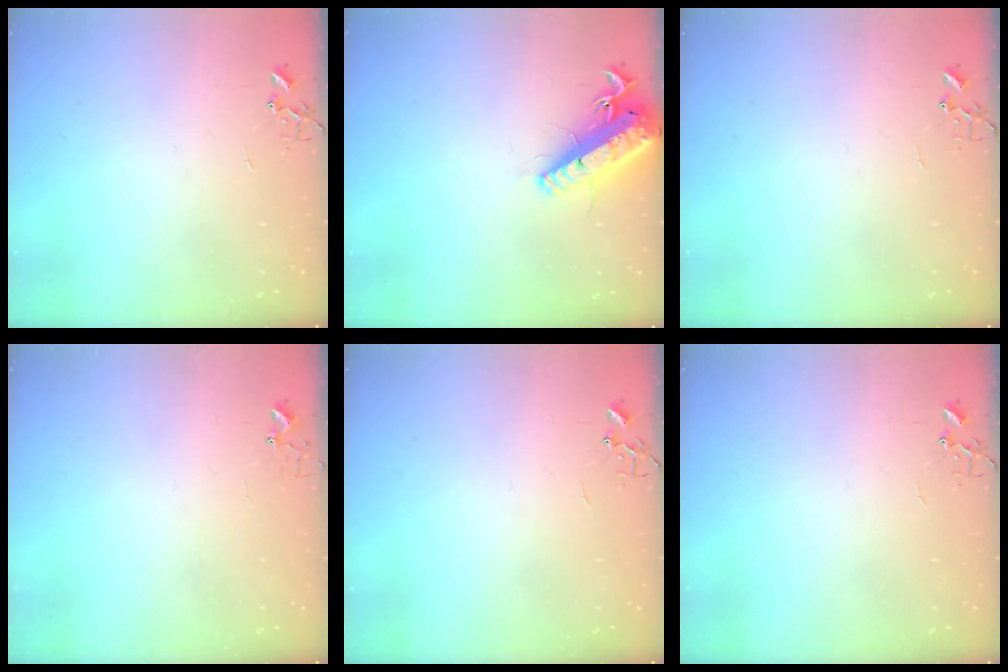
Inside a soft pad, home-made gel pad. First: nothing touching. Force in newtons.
{"total": 17.1, "press": 16.8, "slide": 3.4}
{"total": 0.0}
{"total": 2.7, "press": 2.7, "slide": 0.3}
{"total": 0.0}
{"total": 0.0}